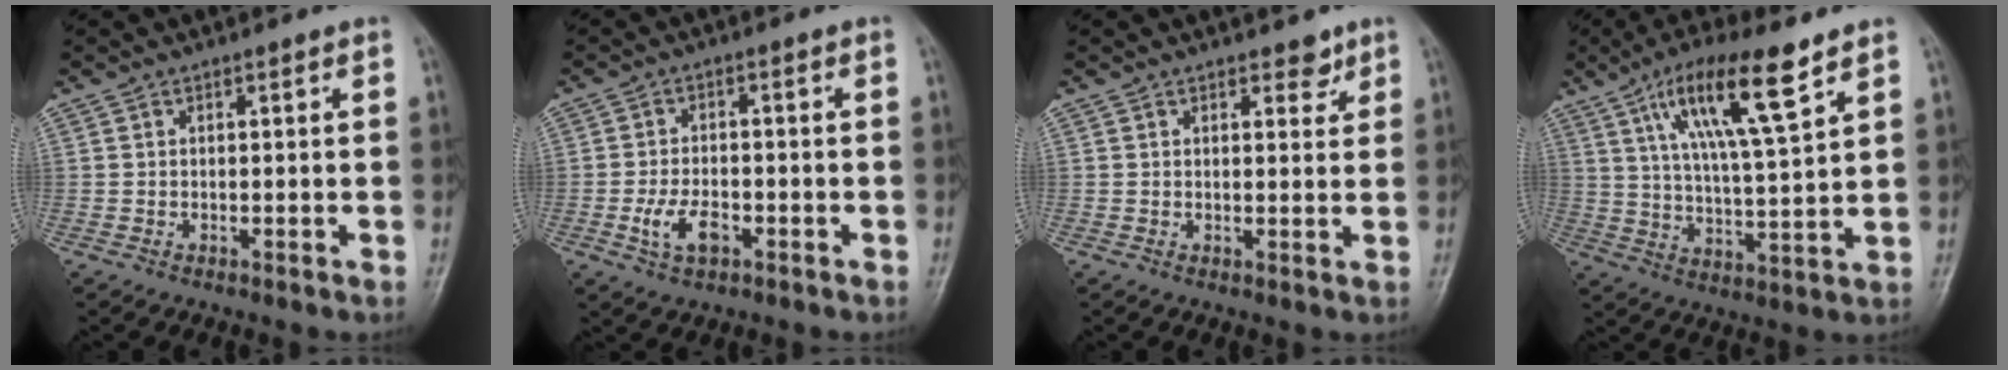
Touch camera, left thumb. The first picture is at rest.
{"total": 5.6, "force": [-2.1, 3.2, 4.1], "torque": [-0.077, 0.010, -0.039]}
{"total": 2.6, "force": [1.9, 1.4, 1.2], "torque": [0.002, -0.010, 0.024]}
{"total": 14.8, "force": [8.0, 2.9, 12.1], "torque": [-0.210, -0.024, 0.146]}